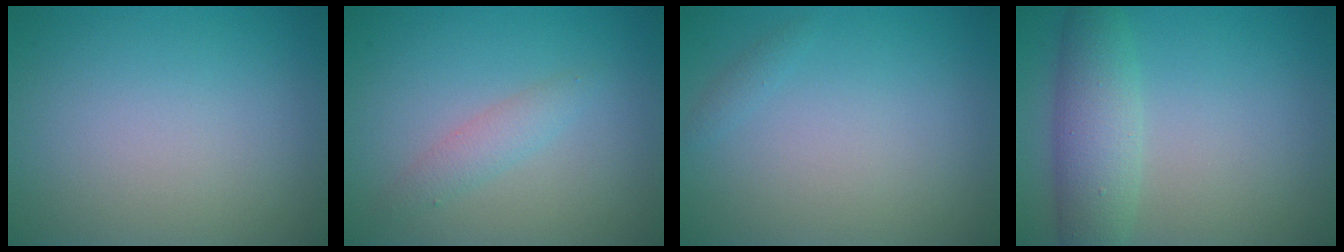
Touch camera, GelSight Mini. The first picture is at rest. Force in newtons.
{"total": 1.7, "press": 1.7, "slide": 0.1}
{"total": 0.6, "press": 0.6, "slide": 0.0}
{"total": 4.5, "press": 4.4, "slide": 0.2}